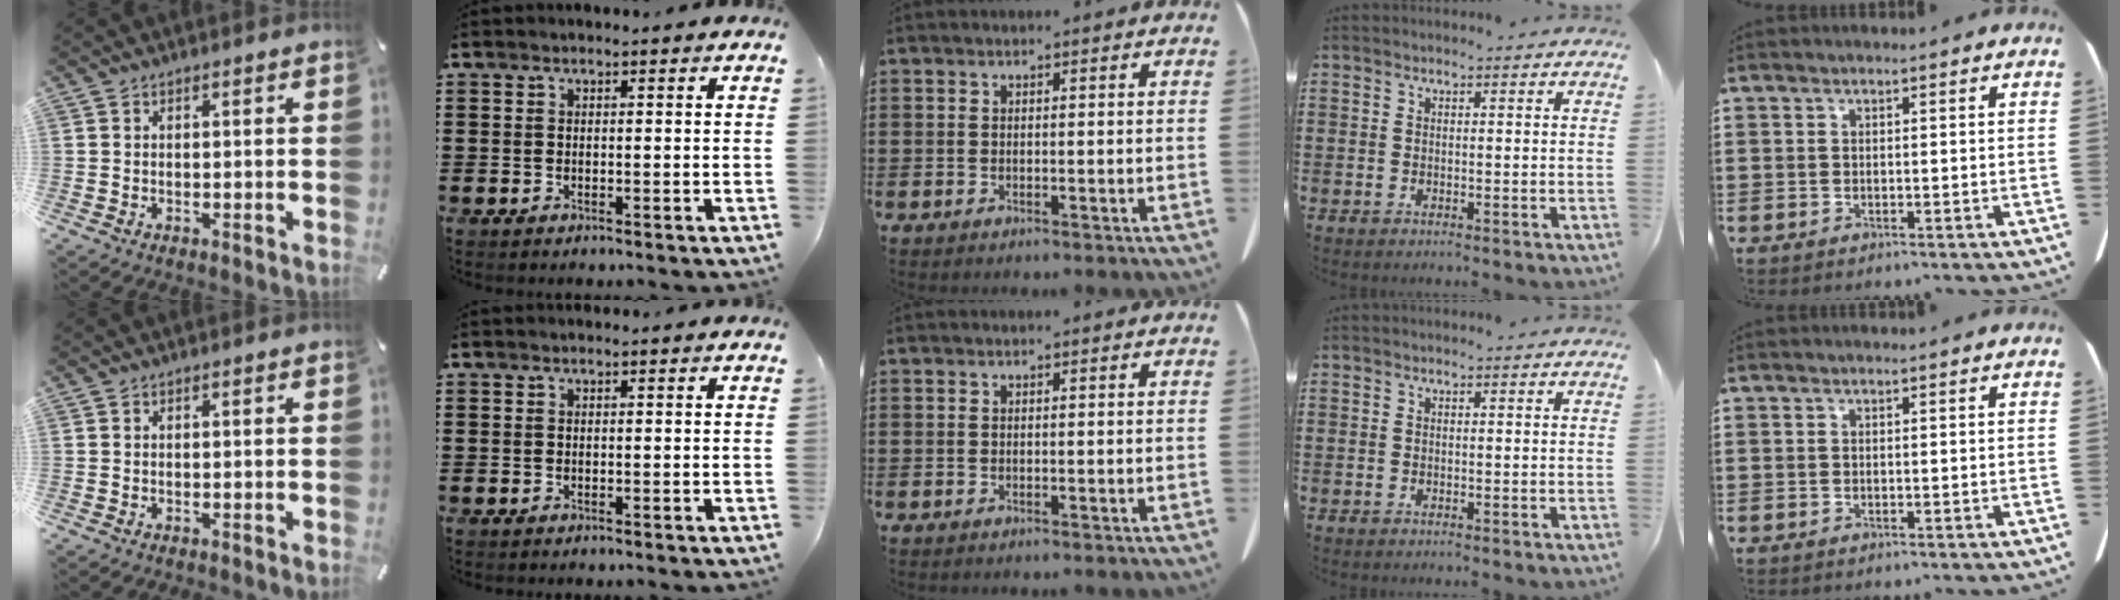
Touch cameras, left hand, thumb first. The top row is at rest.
{}